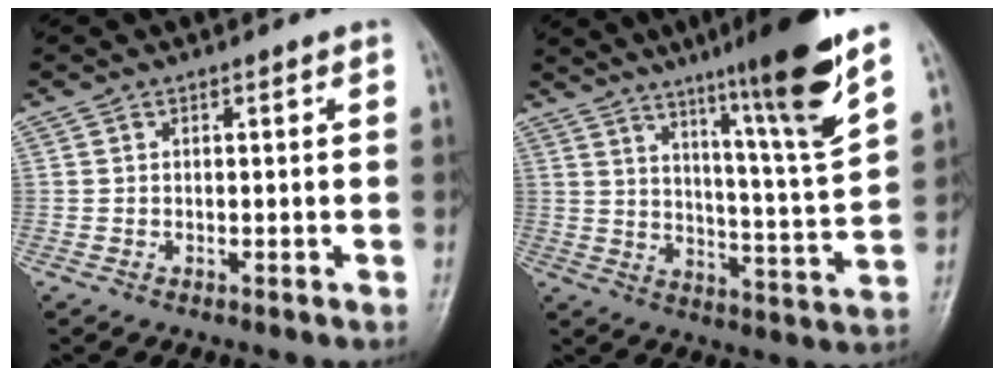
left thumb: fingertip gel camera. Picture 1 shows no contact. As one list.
[{"total": 17.4, "force": [11.2, 0.1, 13.3], "torque": [-0.187, -0.063, 0.169]}]